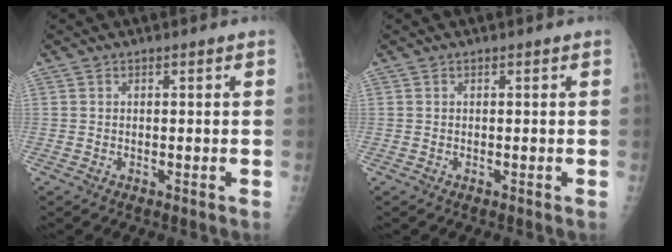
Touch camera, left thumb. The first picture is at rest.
{"total": 0.0}